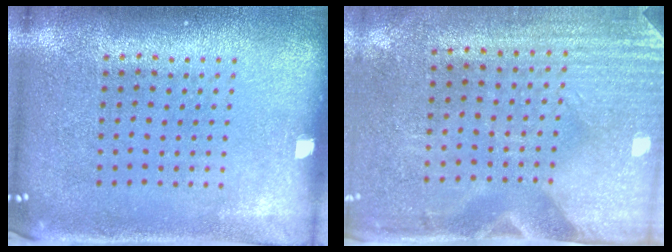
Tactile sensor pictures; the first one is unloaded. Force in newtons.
{"total": 3.0, "press": 2.6, "slide": 1.5}